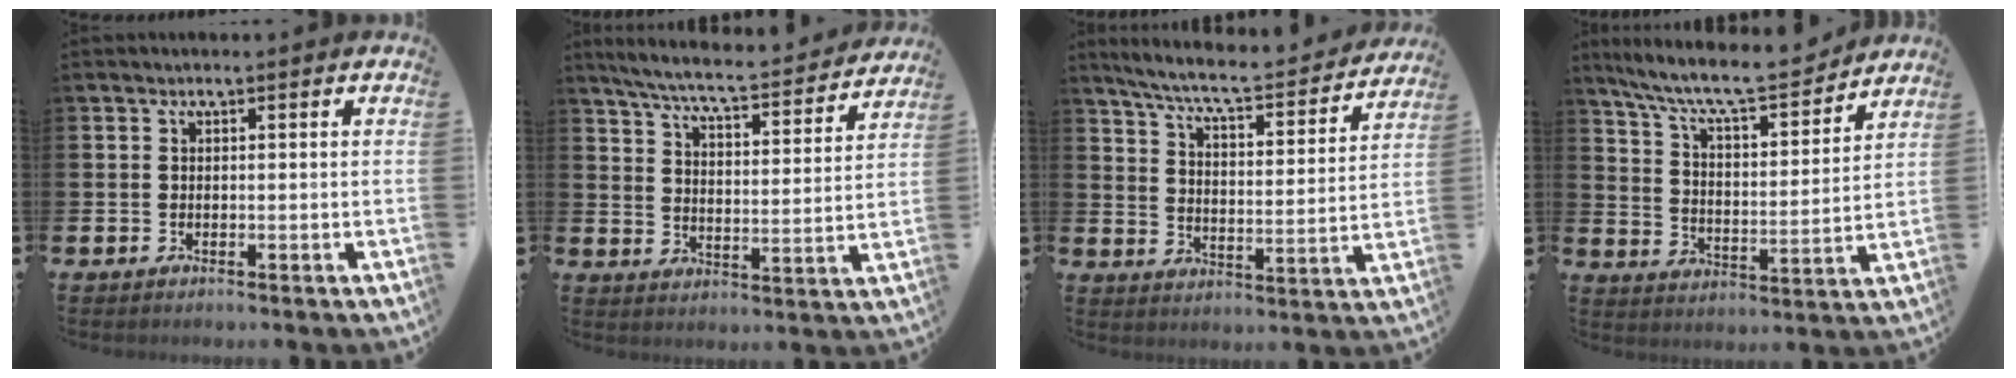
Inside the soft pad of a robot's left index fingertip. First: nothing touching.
{"total": 6.6, "force": [6.1, 0.3, 2.5], "torque": [-0.076, -0.046, 0.099]}
{"total": 7.2, "force": [6.6, 0.8, 2.7], "torque": [-0.083, -0.049, 0.110]}
{"total": 9.4, "force": [8.6, 1.5, 3.5], "torque": [-0.100, -0.058, 0.147]}